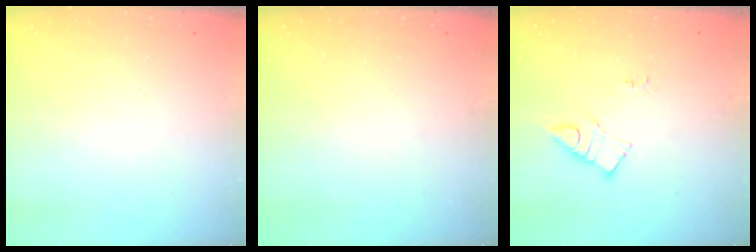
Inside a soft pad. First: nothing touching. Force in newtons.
{"total": 0.0}
{"total": 8.5, "press": 8.5, "slide": 0.5}